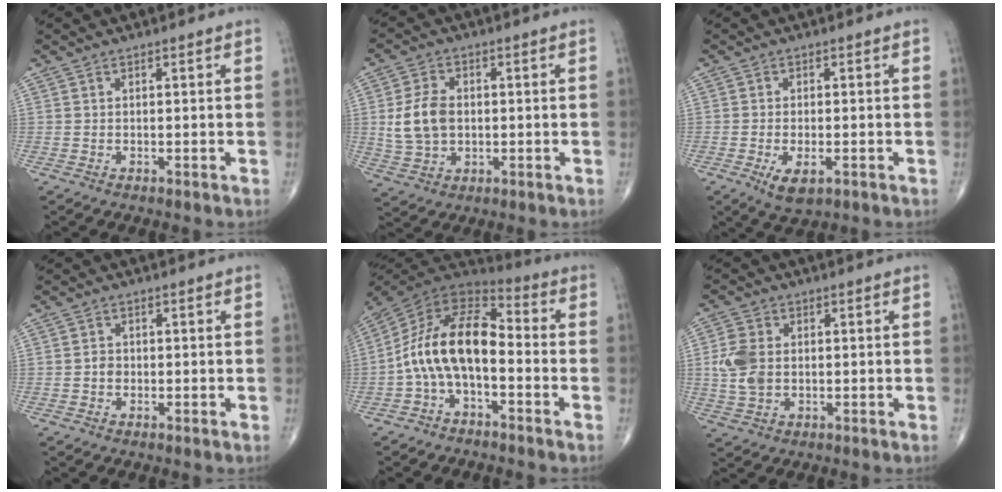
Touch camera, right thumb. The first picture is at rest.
{"total": 8.6, "force": [0.3, 6.1, 6.1], "torque": [-0.109, 0.004, 0.011]}
{"total": 5.0, "force": [-1.9, 2.3, 4.0], "torque": [-0.069, -0.004, -0.026]}
{"total": 1.7, "force": [-0.4, 1.4, 0.8], "torque": [-0.008, 0.007, -0.008]}
{"total": 14.7, "force": [-2.7, 7.9, 12.1], "torque": [-0.209, 0.067, -0.063]}
{"total": 7.2, "force": [0.0, 5.2, 5.0], "torque": [-0.104, 0.002, 0.003]}